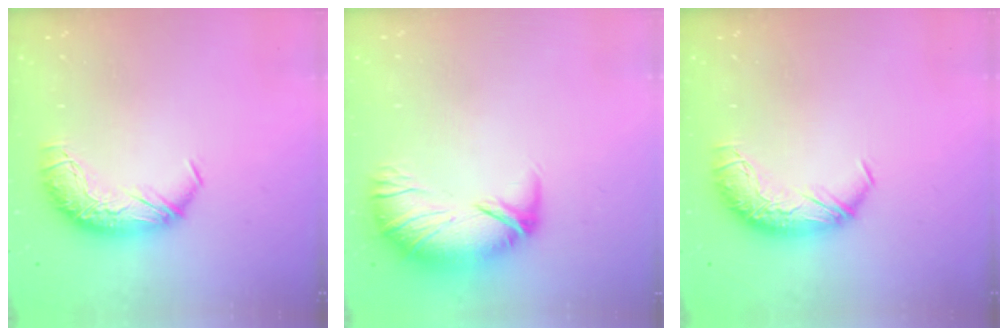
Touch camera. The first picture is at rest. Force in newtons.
{"total": 2.7, "press": 1.5, "slide": 2.2}
{"total": 0.0}